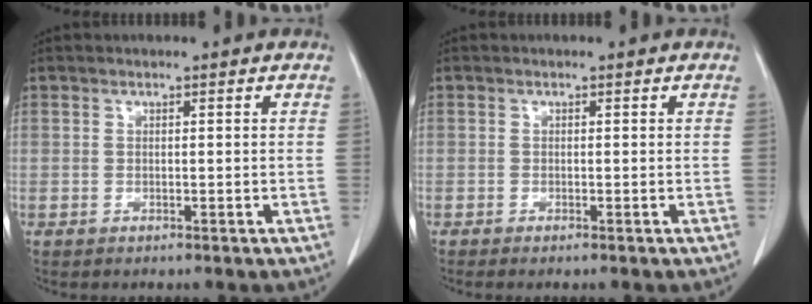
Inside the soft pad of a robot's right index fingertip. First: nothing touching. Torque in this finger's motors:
{"motor_torque": [-0.28, -0.05, 0.04, 0.00]}